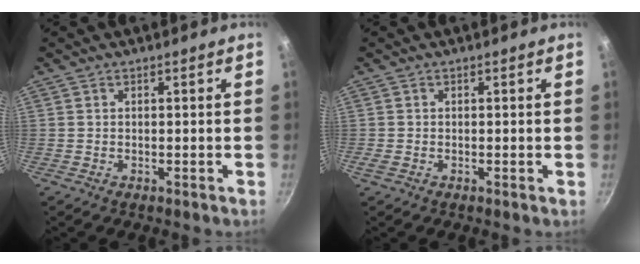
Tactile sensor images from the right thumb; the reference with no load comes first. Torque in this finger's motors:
{"motor_torque": [-0.03, 0.28, 0.21, -0.05, -0.01]}